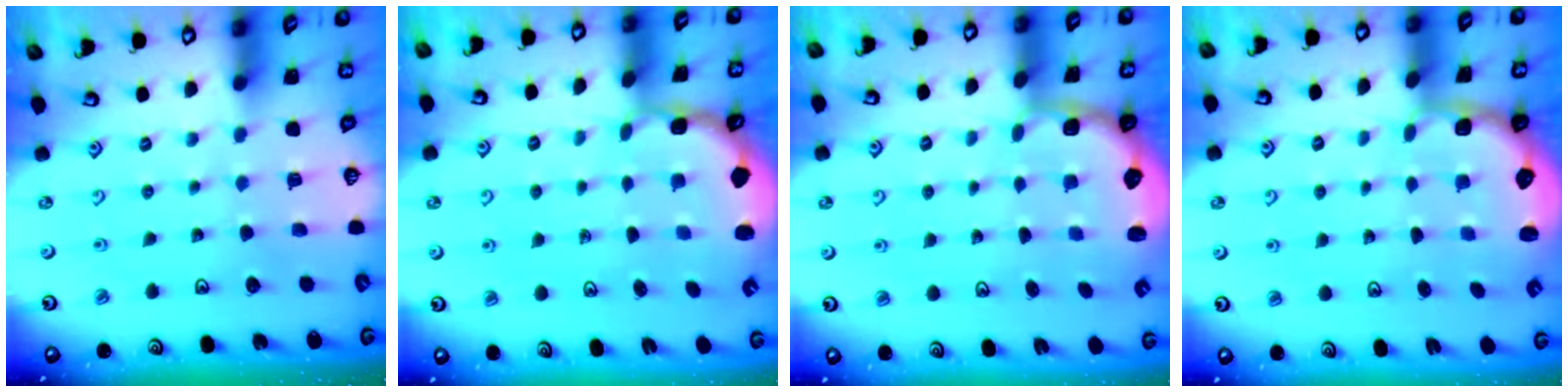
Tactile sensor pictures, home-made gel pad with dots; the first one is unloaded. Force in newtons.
{"total": 2.2, "press": 1.9, "slide": 1.1}
{"total": 2.6, "press": 2.1, "slide": 1.7}
{"total": 2.6, "press": 2.1, "slide": 1.7}